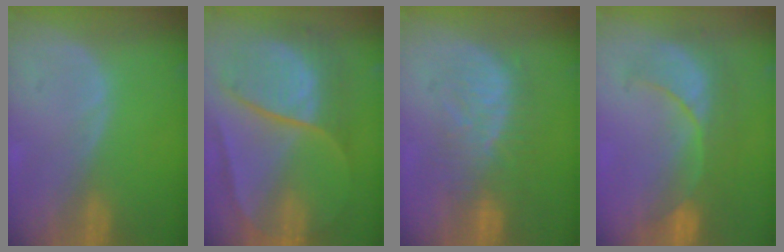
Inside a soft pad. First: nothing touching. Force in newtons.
{"total": 10.8, "press": 10.7, "slide": 1.0}
{"total": 8.3, "press": 8.1, "slide": 1.7}
{"total": 8.5, "press": 8.4, "slide": 1.7}